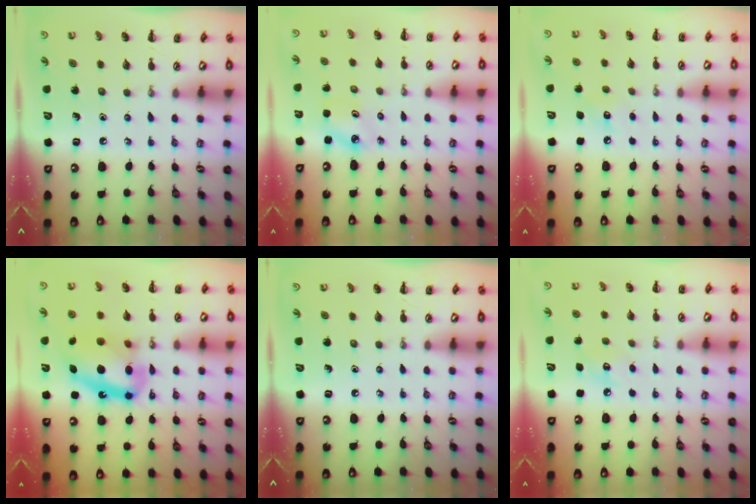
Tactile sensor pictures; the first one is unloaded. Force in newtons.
{"total": 2.5, "press": 2.5, "slide": 0.4}
{"total": 5.8, "press": 5.6, "slide": 1.5}
{"total": 16.0, "press": 15.4, "slide": 4.4}
{"total": 0.0}
{"total": 6.9, "press": 6.6, "slide": 2.0}